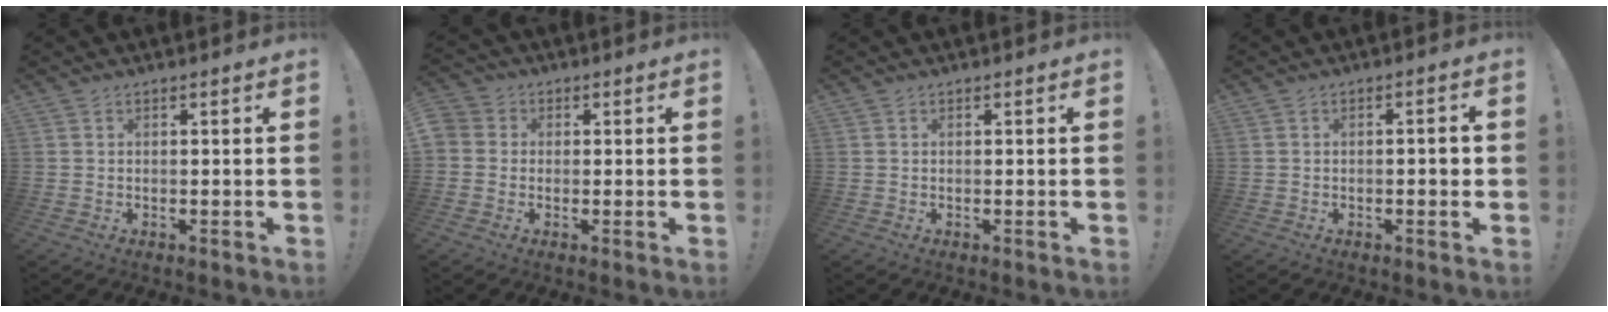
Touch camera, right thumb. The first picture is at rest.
{"total": 3.6, "force": [-0.6, 3.3, 1.3], "torque": [-0.025, 0.007, -0.011]}
{"total": 0.0}
{"total": 2.8, "force": [-0.7, 0.7, 2.6], "torque": [-0.036, 0.005, -0.014]}